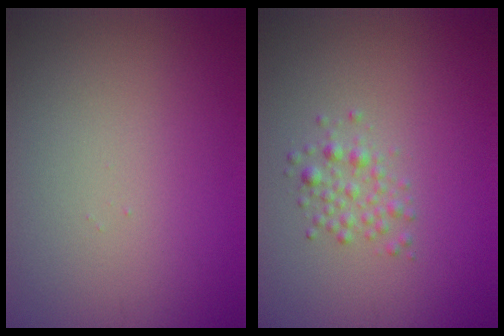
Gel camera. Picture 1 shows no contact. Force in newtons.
{"total": 1.7, "press": 1.7, "slide": 0.0}